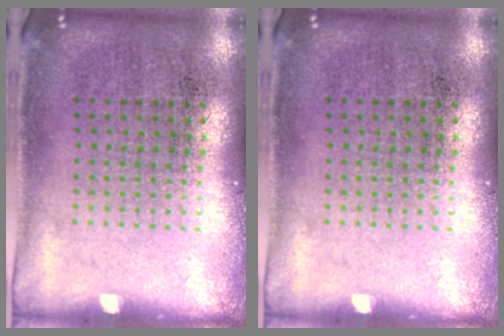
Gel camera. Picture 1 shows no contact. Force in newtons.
{"total": 0.0}